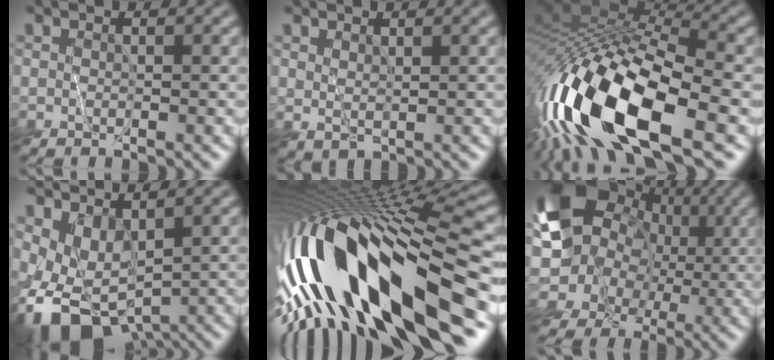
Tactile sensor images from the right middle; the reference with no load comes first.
{"total": 0.9, "force": [0.9, 0.0, 0.0], "torque": [-0.001, 0.000, 0.022]}
{"total": 16.8, "force": [-6.1, 6.4, 14.3], "torque": [-0.286, 0.012, -0.115]}
{"total": 5.7, "force": [-1.4, 3.6, 4.2], "torque": [-0.086, -0.010, -0.018]}
{"total": 17.2, "force": [-4.6, 4.2, 16.0], "torque": [-0.279, 0.019, -0.081]}
{"total": 11.4, "force": [1.7, 9.6, 5.9], "torque": [-0.127, 0.014, 0.012]}